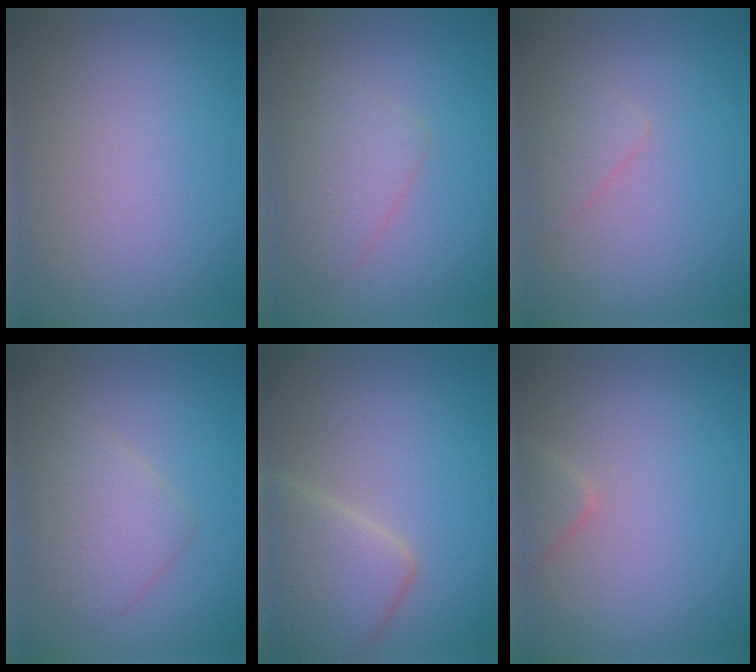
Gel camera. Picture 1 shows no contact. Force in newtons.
{"total": 2.9, "press": 2.9, "slide": 0.0}
{"total": 1.3, "press": 1.3, "slide": 0.1}
{"total": 3.3, "press": 3.3, "slide": 0.2}
{"total": 5.3, "press": 5.3, "slide": 0.4}
{"total": 1.3, "press": 1.3, "slide": 0.1}